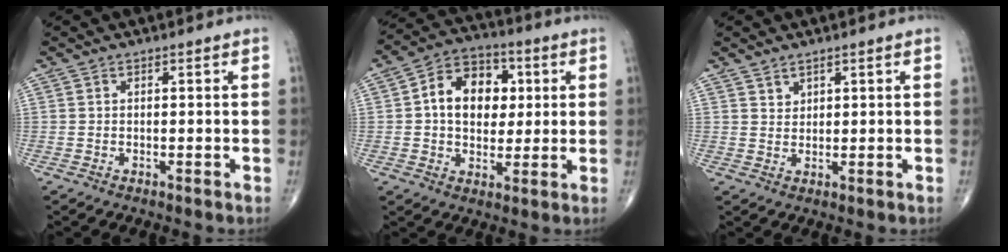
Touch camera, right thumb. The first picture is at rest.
{"total": 13.1, "force": [2.1, 9.5, 8.9], "torque": [-0.101, 0.012, 0.027]}
{"total": 1.7, "force": [1.4, 0.9, 0.3], "torque": [0.008, -0.010, 0.023]}